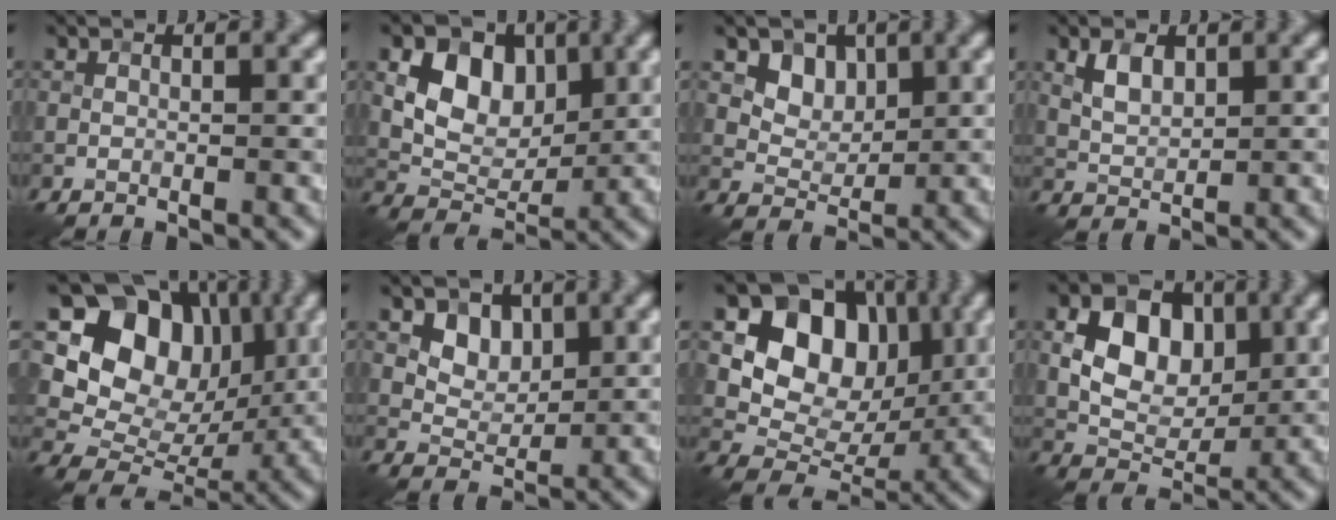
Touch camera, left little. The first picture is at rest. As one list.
[{"total": 6.2, "force": [1.7, 4.5, 4.0], "torque": [-0.065, -0.004, 0.028]}, {"total": 3.3, "force": [1.6, 2.5, 1.4], "torque": [-0.029, -0.020, 0.040]}, {"total": 2.6, "force": [1.1, 1.5, 1.8], "torque": [-0.039, 0.000, 0.023]}, {"total": 11.4, "force": [3.2, 8.8, 6.4], "torque": [-0.097, 0.002, 0.051]}, {"total": 3.1, "force": [1.3, 2.3, 1.6], "torque": [-0.027, -0.007, 0.023]}, {"total": 9.9, "force": [2.7, 7.6, 5.7], "torque": [-0.078, -0.008, 0.037]}, {"total": 6.7, "force": [1.4, 4.6, 4.6], "torque": [-0.072, 0.001, 0.024]}]